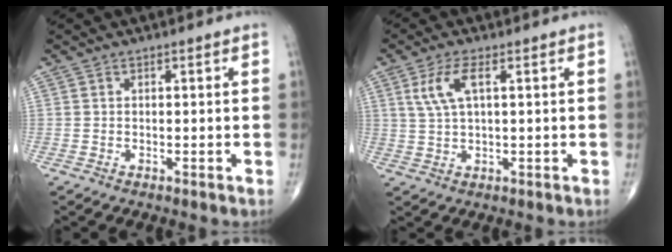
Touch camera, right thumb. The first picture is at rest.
{"total": 5.6, "force": [1.9, 1.9, 4.9], "torque": [-0.118, 0.003, 0.043]}